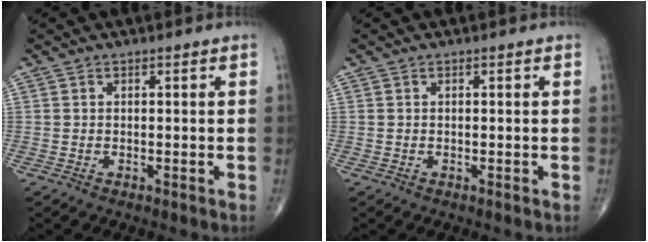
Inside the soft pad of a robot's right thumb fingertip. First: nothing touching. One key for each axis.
{"total": 0.0}